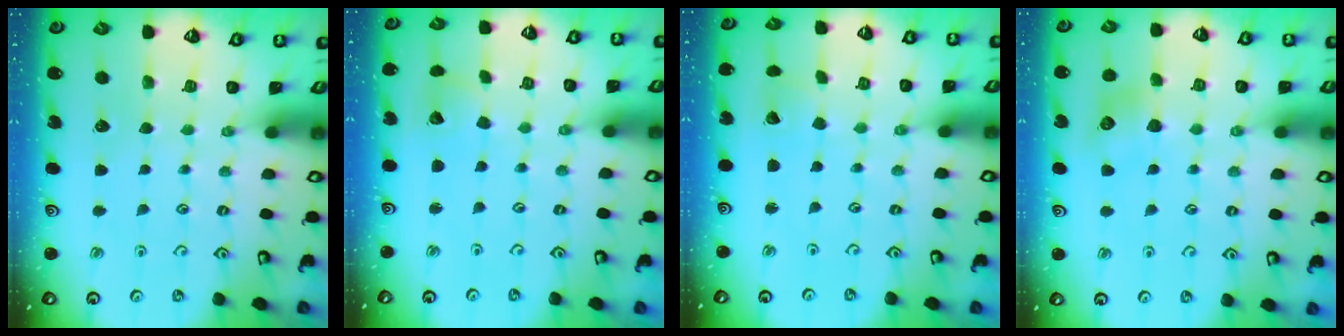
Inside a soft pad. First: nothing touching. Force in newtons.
{"total": 3.3, "press": 3.2, "slide": 0.4}
{"total": 3.2, "press": 3.2, "slide": 0.3}
{"total": 6.5, "press": 6.4, "slide": 0.6}